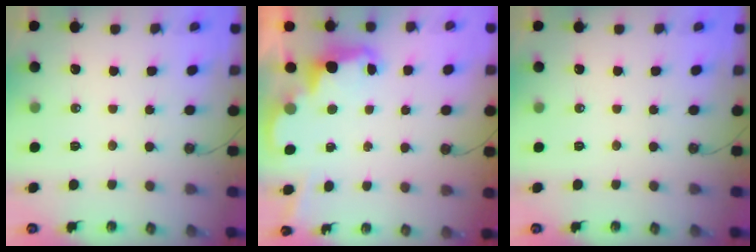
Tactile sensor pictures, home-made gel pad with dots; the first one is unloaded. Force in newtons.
{"total": 2.6, "press": 2.5, "slide": 0.6}
{"total": 0.0}